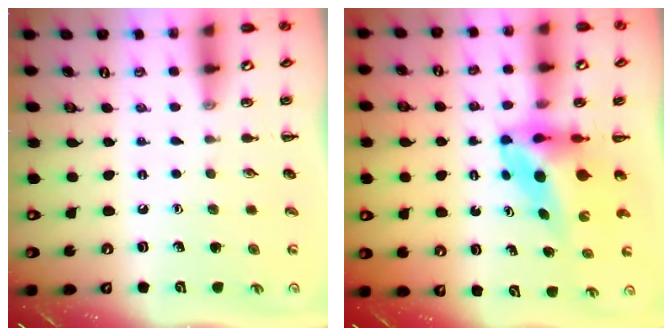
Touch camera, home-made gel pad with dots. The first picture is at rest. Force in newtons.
{"total": 6.0, "press": 5.7, "slide": 1.8}